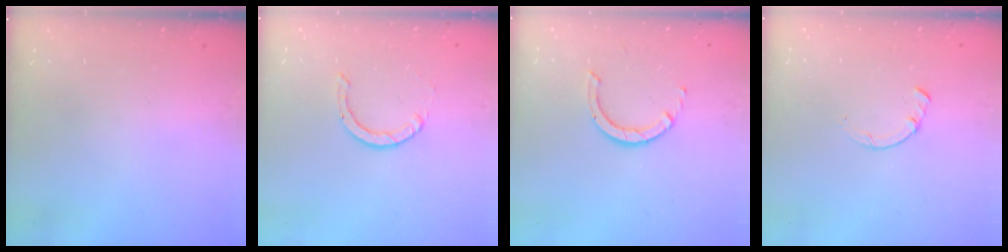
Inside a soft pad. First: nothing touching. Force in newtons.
{"total": 0.9, "press": 0.9, "slide": 0.1}
{"total": 3.5, "press": 3.5, "slide": 0.3}
{"total": 0.7, "press": 0.6, "slide": 0.2}